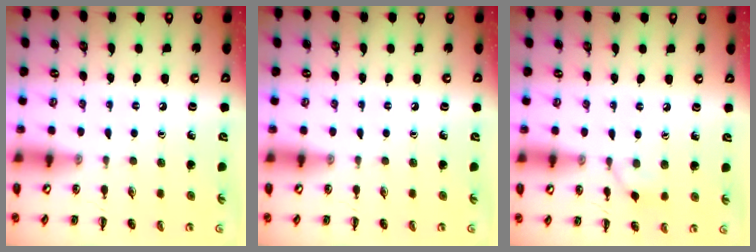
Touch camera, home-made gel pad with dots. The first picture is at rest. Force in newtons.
{"total": 0.0}
{"total": 5.6, "press": 5.4, "slide": 1.6}